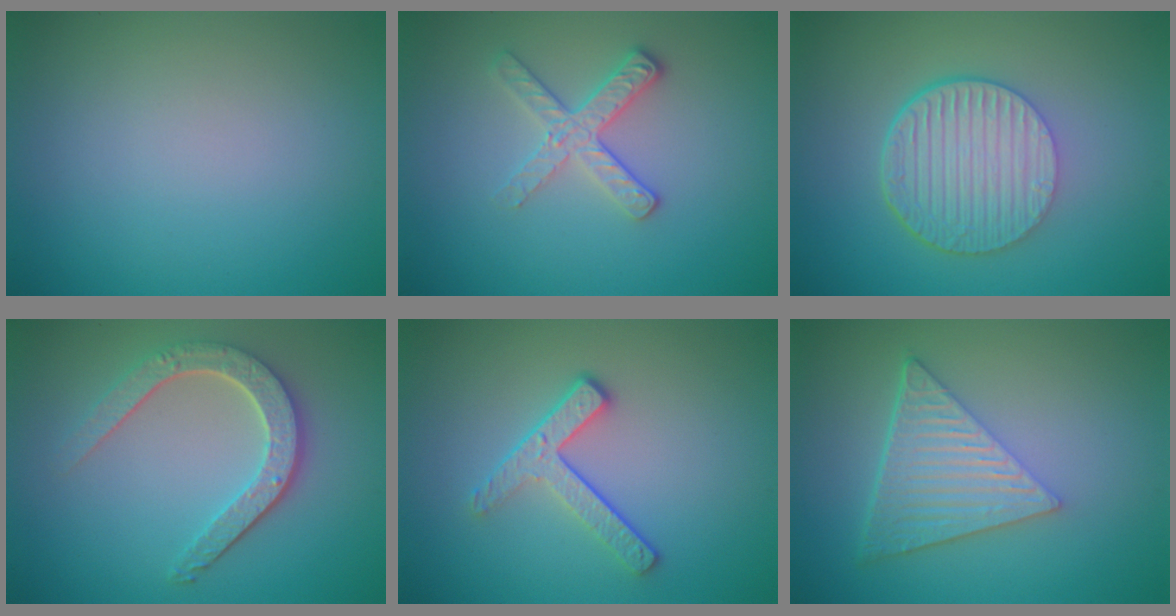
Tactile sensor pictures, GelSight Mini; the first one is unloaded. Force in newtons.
{"total": 2.7, "press": 2.5, "slide": 1.1}
{"total": 6.7, "press": 4.5, "slide": 5.0}
{"total": 4.5, "press": 3.6, "slide": 2.7}
{"total": 2.9, "press": 2.3, "slide": 1.7}
{"total": 6.4, "press": 4.4, "slide": 4.7}